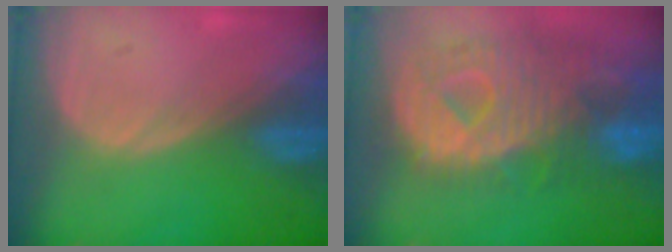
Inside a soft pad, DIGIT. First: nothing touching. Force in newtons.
{"total": 12.5, "press": 10.8, "slide": 6.4}